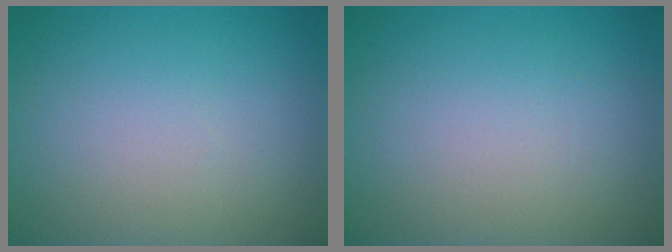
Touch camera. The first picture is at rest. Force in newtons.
{"total": 0.0}